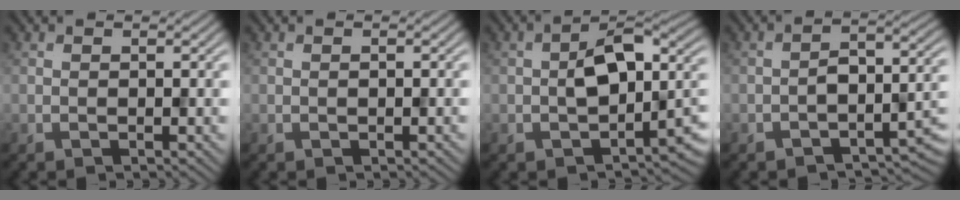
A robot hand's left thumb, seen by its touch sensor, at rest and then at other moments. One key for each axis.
{"total": 0.0}
{"total": 8.9, "fx": -0.9, "fy": 5.2, "fz": 7.1, "tx": -0.098, "ty": 0.005, "tz": -0.018}
{"total": 5.5, "fx": -2.8, "fy": 2.8, "fz": 3.9, "tx": -0.044, "ty": -0.001, "tz": -0.049}